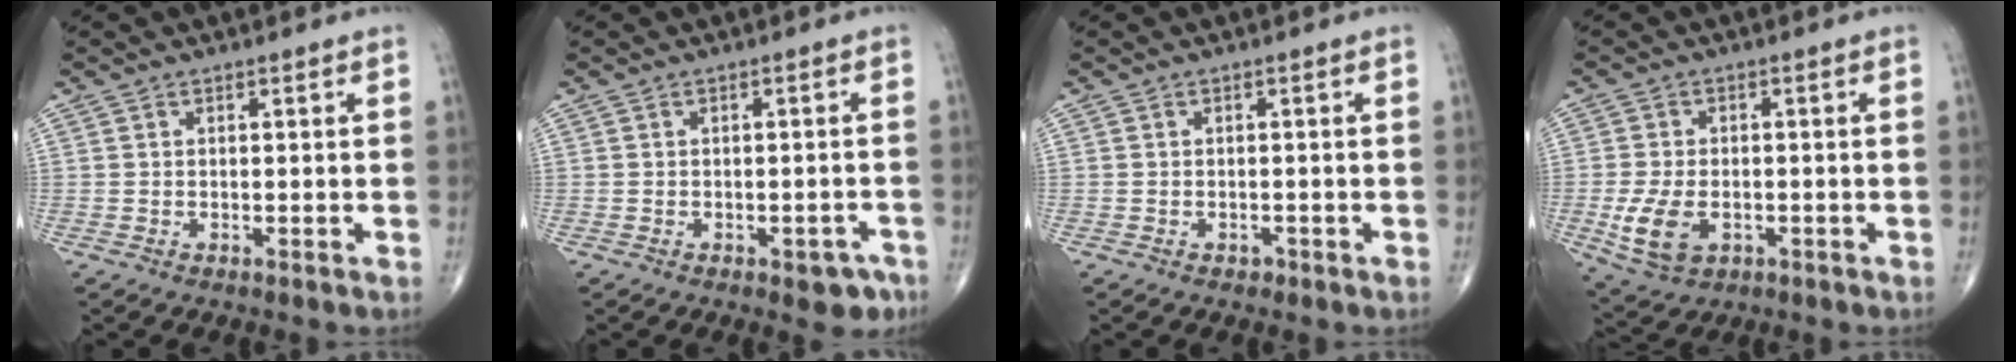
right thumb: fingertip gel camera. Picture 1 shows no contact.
{"total": 4.2, "force": [-2.4, 2.1, 2.7], "torque": [-0.011, 0.016, -0.025]}
{"total": 0.7, "force": [-0.6, 0.4, 0.2], "torque": [0.001, 0.002, -0.011]}
{"total": 8.2, "force": [-2.2, 5.1, 6.0], "torque": [-0.120, -0.001, -0.031]}